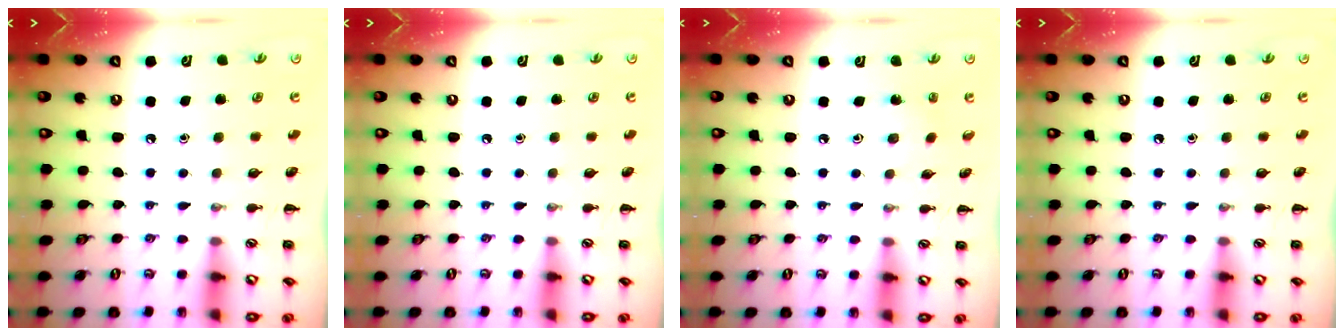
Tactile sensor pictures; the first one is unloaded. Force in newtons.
{"total": 0.0}
{"total": 1.1, "press": 1.0, "slide": 0.5}
{"total": 0.0}